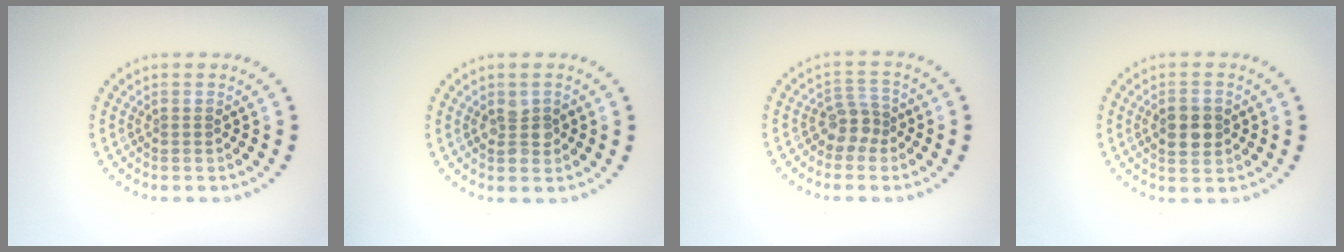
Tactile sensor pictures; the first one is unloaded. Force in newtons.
{"total": 1.8, "press": 1.7, "slide": 0.2}
{"total": 2.3, "press": 1.8, "slide": 1.5}
{"total": 3.4, "press": 3.4, "slide": 0.0}